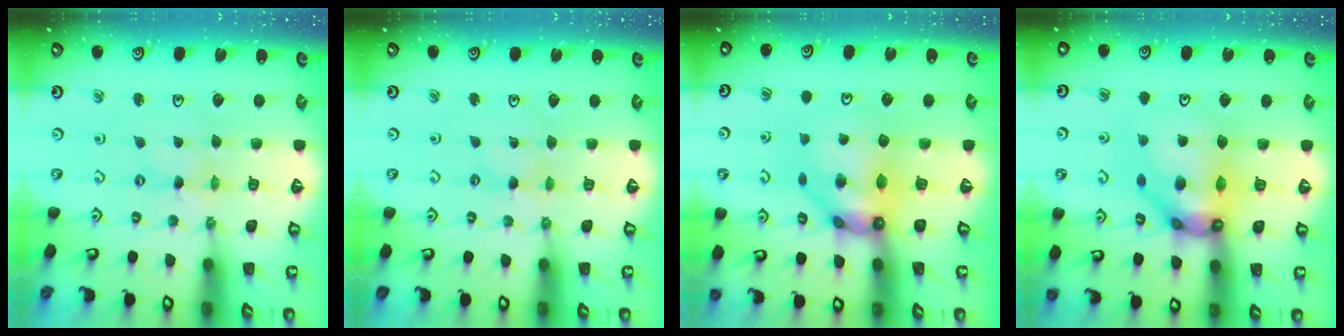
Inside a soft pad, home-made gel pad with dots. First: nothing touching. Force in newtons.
{"total": 0.8, "press": 0.8, "slide": 0.1}
{"total": 9.0, "press": 9.0, "slide": 0.6}
{"total": 14.1, "press": 14.0, "slide": 1.4}